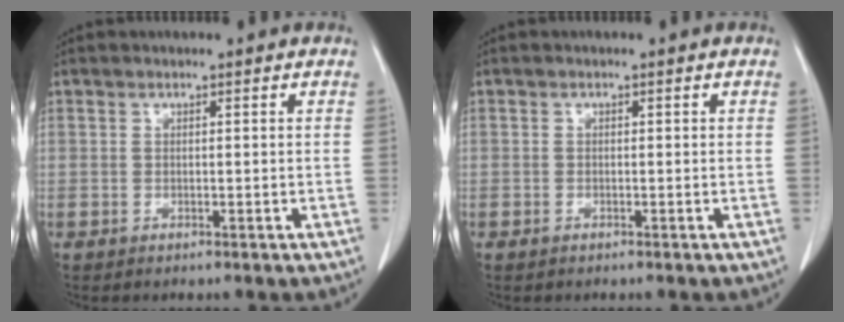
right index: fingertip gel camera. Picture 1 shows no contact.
{"total": 0.5, "force": [-0.4, 0.3, 0.2], "torque": [-0.004, 0.001, -0.007]}